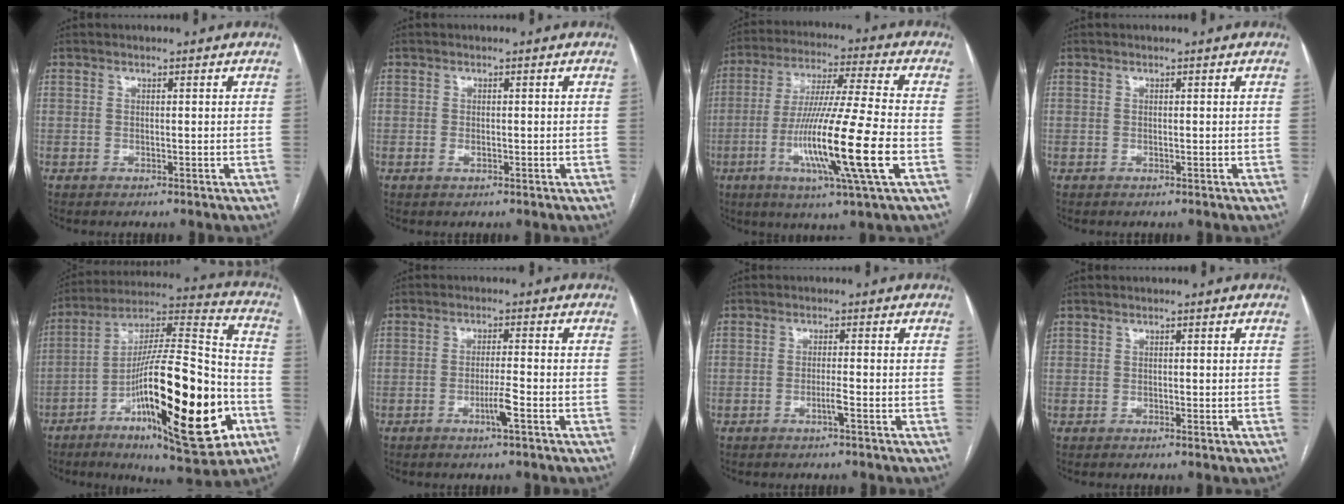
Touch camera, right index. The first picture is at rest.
{"total": 0.7, "force": [-0.2, 0.4, 0.6], "torque": [-0.013, -0.001, -0.002]}
{"total": 17.8, "force": [-5.0, -0.9, 17.0], "torque": [-0.323, -0.024, -0.095]}
{"total": 0.0}
{"total": 26.9, "force": [-9.0, 4.9, 24.8], "torque": [-0.394, -0.007, -0.133]}
{"total": 3.5, "force": [-1.6, -0.4, 3.1], "torque": [-0.059, -0.005, -0.030]}
{"total": 1.8, "force": [-0.9, -0.3, 1.6], "torque": [-0.032, -0.002, -0.017]}
{"total": 0.6, "force": [-0.1, 0.4, 0.5], "torque": [-0.015, 0.006, 0.006]}